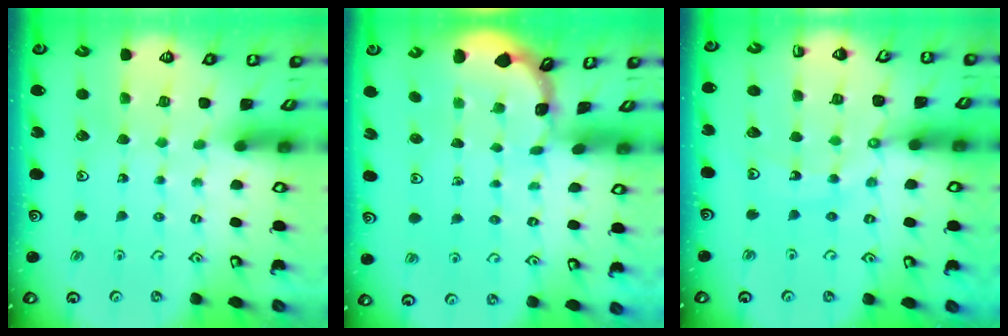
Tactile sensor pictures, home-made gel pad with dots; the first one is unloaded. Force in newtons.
{"total": 0.7, "press": 0.7, "slide": 0.3}
{"total": 11.9, "press": 11.8, "slide": 1.5}